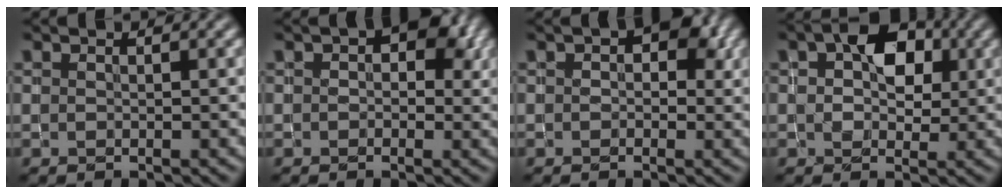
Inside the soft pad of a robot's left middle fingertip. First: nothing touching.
{"total": 4.7, "force": [1.1, 3.1, 3.3], "torque": [-0.031, 0.005, 0.009]}
{"total": 4.2, "force": [0.9, 2.8, 3.0], "torque": [-0.026, 0.007, 0.008]}
{"total": 5.3, "force": [1.3, 3.6, 3.7], "torque": [-0.058, 0.008, 0.013]}